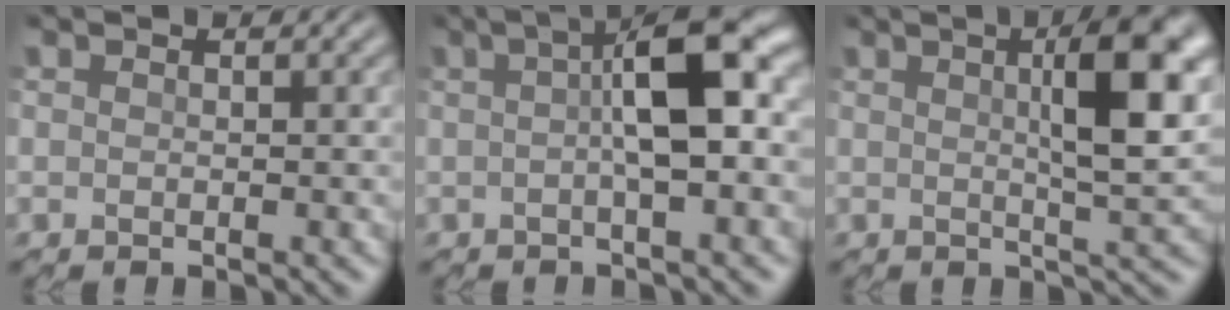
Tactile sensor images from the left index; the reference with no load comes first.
{"total": 8.0, "force": [1.3, 2.2, 7.6], "torque": [-0.131, 0.021, 0.016]}
{"total": 7.0, "force": [2.0, 1.4, 6.6], "torque": [-0.102, 0.013, 0.032]}